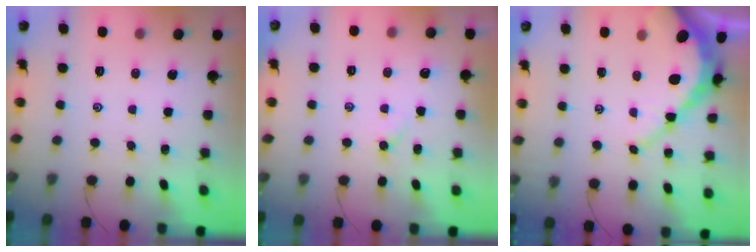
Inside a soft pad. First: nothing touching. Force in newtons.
{"total": 3.1, "press": 3.1, "slide": 0.5}
{"total": 8.7, "press": 8.6, "slide": 0.9}